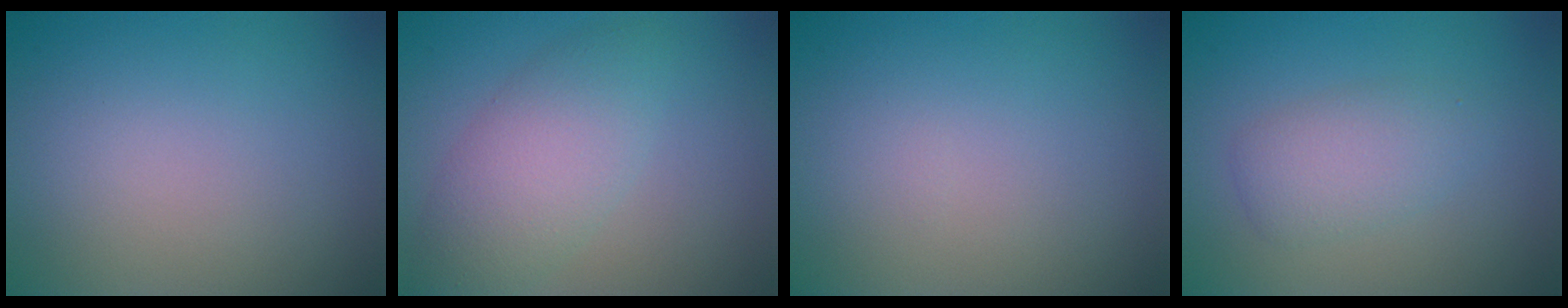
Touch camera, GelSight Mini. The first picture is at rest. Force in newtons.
{"total": 4.5, "press": 4.5, "slide": 0.0}
{"total": 0.0}
{"total": 3.0, "press": 3.0, "slide": 0.1}